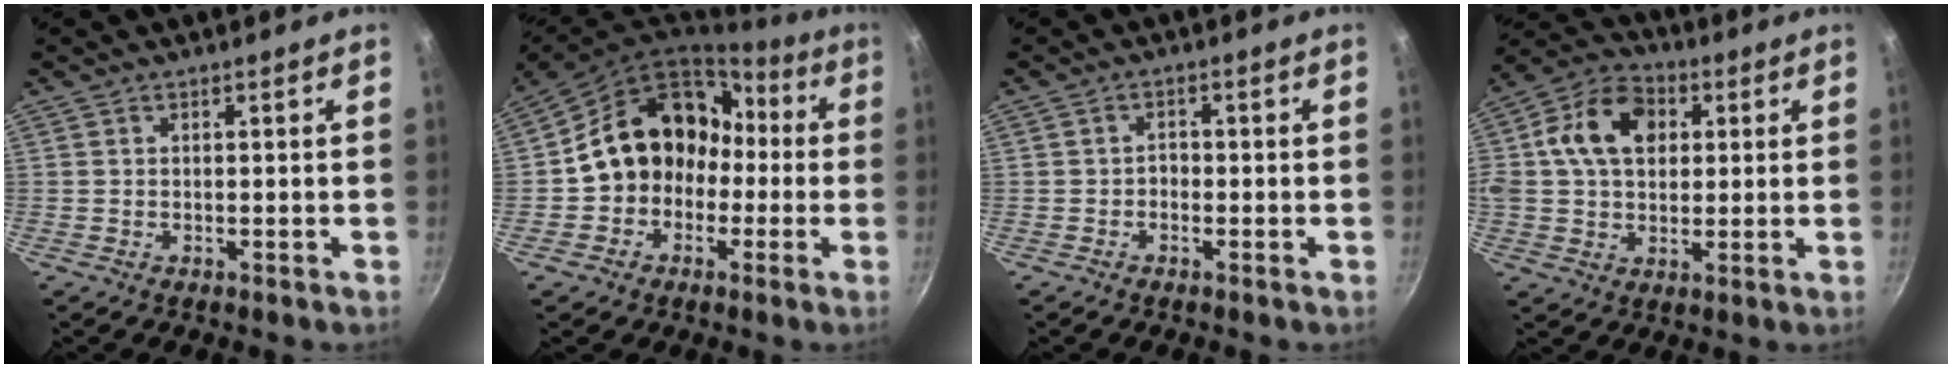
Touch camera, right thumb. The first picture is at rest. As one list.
[{"total": 16.4, "force": [-1.0, 13.8, 8.8], "torque": [-0.102, 0.072, -0.013]}, {"total": 1.5, "force": [-0.7, 1.1, 0.7], "torque": [-0.003, 0.011, -0.014]}, {"total": 15.1, "force": [3.3, 11.0, 9.7], "torque": [-0.154, 0.020, 0.038]}]